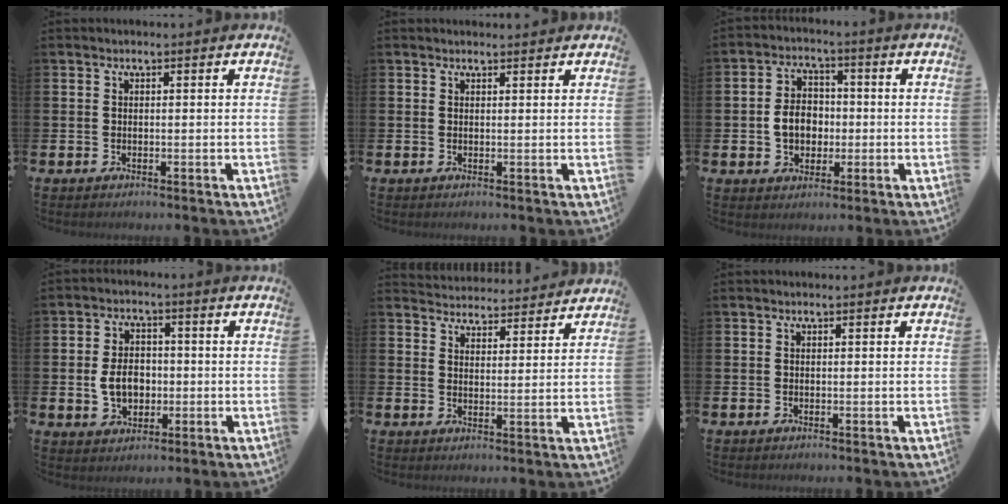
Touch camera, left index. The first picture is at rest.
{"total": 0.9, "force": [0.8, 0.2, 0.1], "torque": [0.007, -0.002, 0.012]}
{"total": 5.5, "force": [-0.5, 4.4, 3.2], "torque": [-0.048, 0.006, -0.018]}
{"total": 5.4, "force": [-0.6, 4.0, 3.6], "torque": [-0.059, 0.007, -0.015]}
{"total": 4.4, "force": [4.4, 0.7, -0.3], "torque": [-0.007, -0.034, 0.078]}
{"total": 0.0}